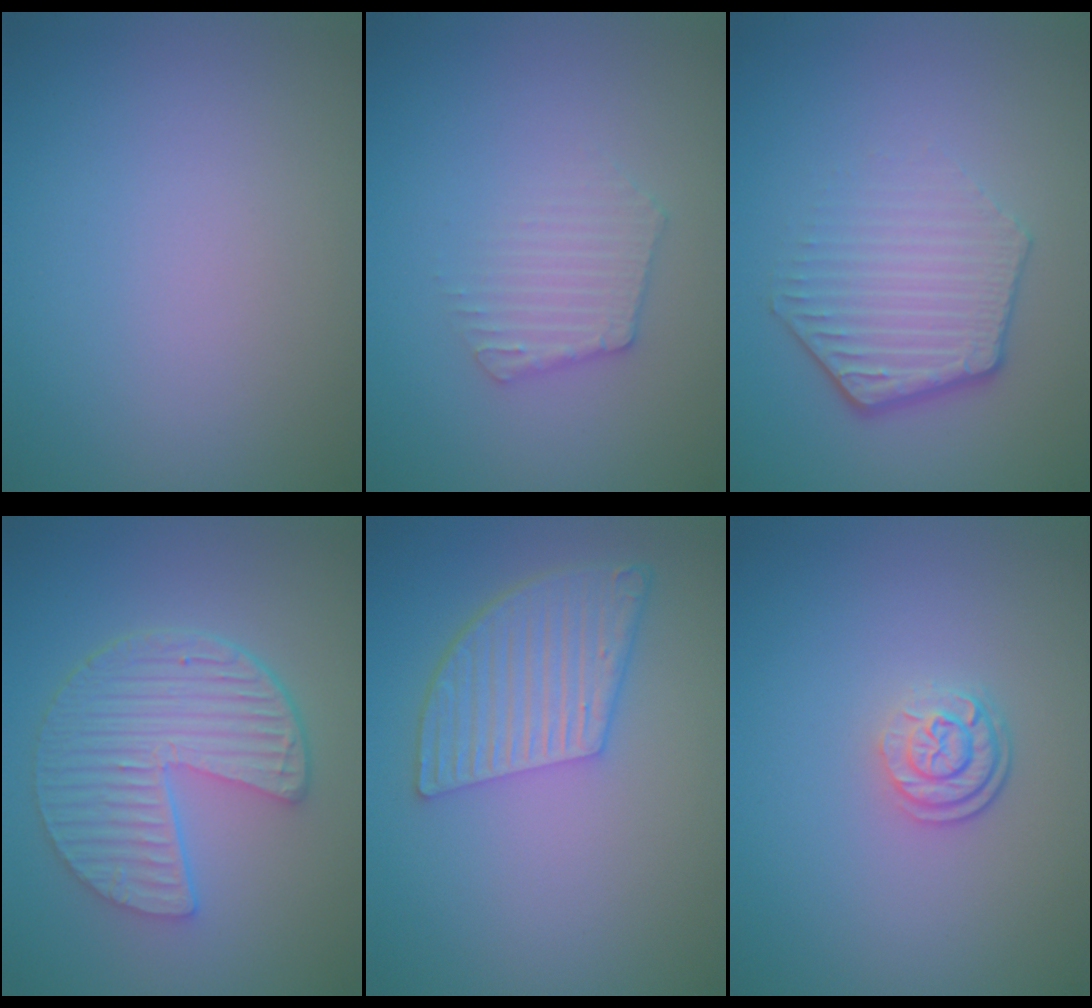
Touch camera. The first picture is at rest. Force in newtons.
{"total": 2.4, "press": 2.4, "slide": 0.3}
{"total": 4.1, "press": 3.2, "slide": 2.5}
{"total": 6.3, "press": 4.8, "slide": 4.1}
{"total": 5.8, "press": 4.3, "slide": 3.8}
{"total": 2.7, "press": 2.0, "slide": 1.8}